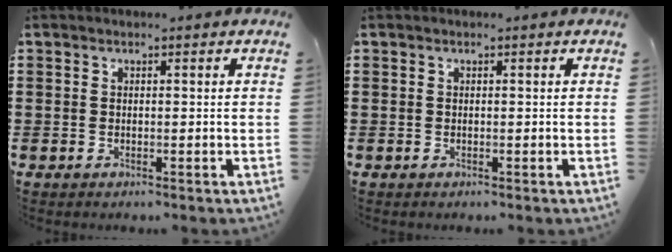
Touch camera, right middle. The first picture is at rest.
{"total": 0.0}